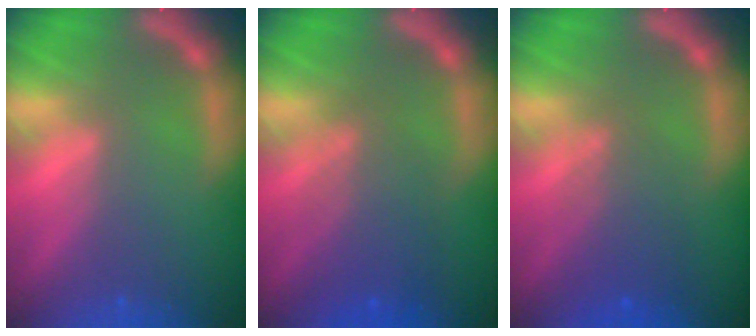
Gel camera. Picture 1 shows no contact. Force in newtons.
{"total": 5.1}
{"total": 4.1}